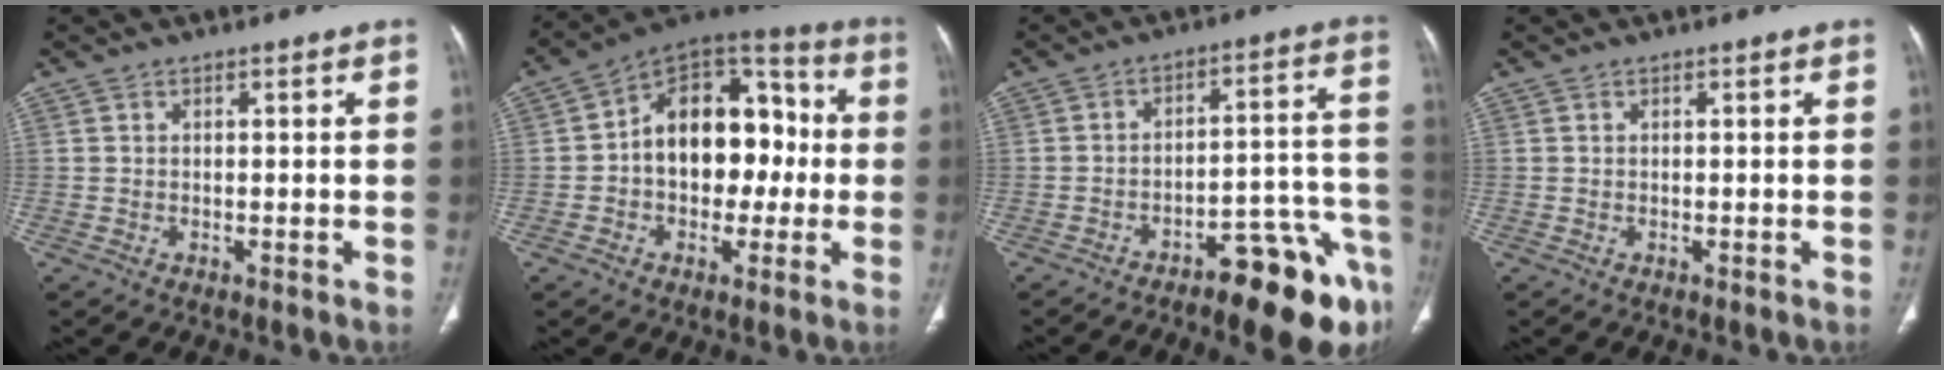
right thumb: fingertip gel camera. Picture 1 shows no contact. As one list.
[{"total": 17.8, "force": [-0.4, 12.2, 13.0], "torque": [-0.143, 0.050, -0.015]}, {"total": 16.4, "force": [-10.5, 4.1, 11.9], "torque": [-0.088, 0.081, -0.146]}, {"total": 0.0}]